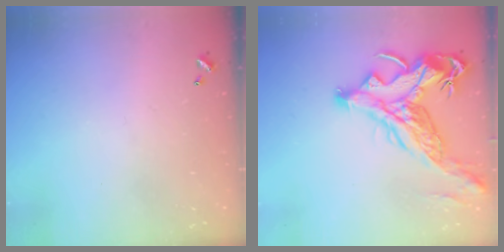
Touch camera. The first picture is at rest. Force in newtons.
{"total": 9.2, "press": 8.8, "slide": 2.6}